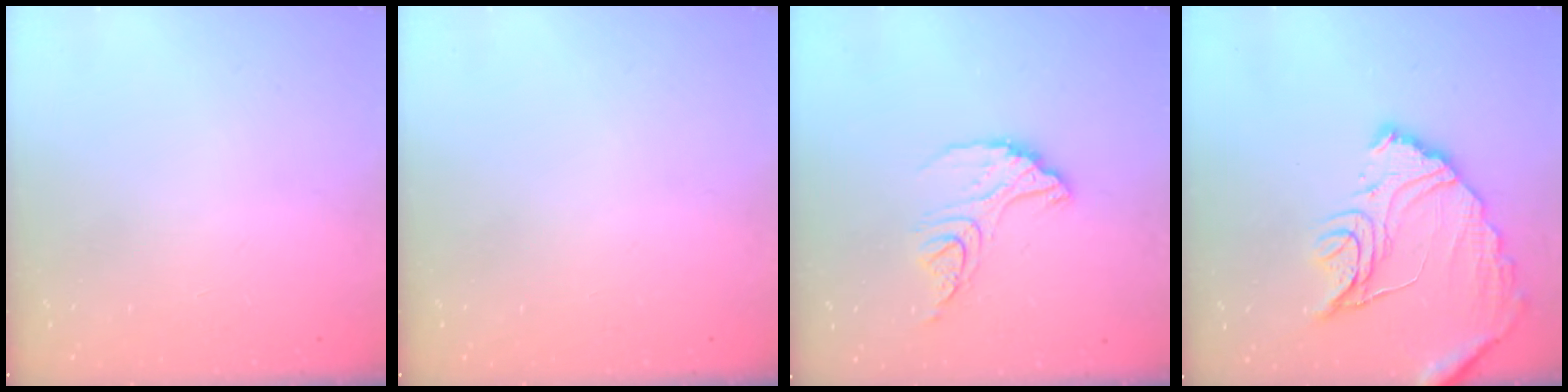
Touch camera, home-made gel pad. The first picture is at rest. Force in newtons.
{"total": 0.0}
{"total": 12.7, "press": 12.6, "slide": 1.2}
{"total": 16.4, "press": 16.3, "slide": 1.6}